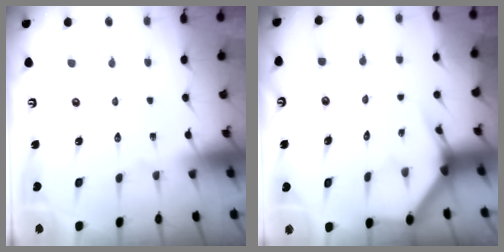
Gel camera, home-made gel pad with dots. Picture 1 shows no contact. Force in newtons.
{"total": 3.9, "press": 3.9, "slide": 0.4}